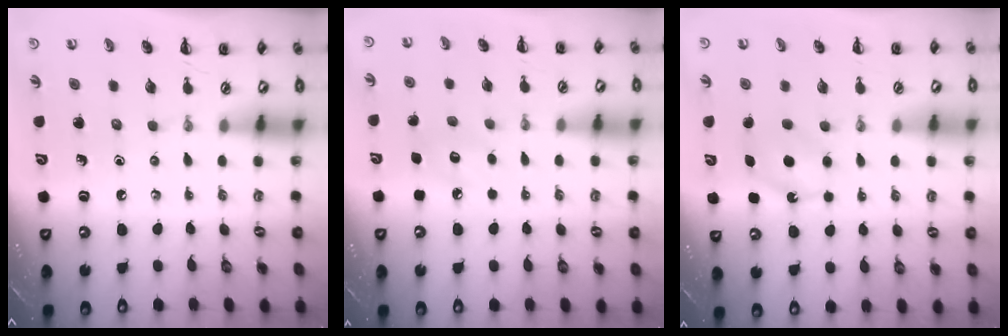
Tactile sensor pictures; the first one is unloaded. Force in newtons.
{"total": 7.6, "press": 7.4, "slide": 1.5}
{"total": 5.9, "press": 5.7, "slide": 1.5}